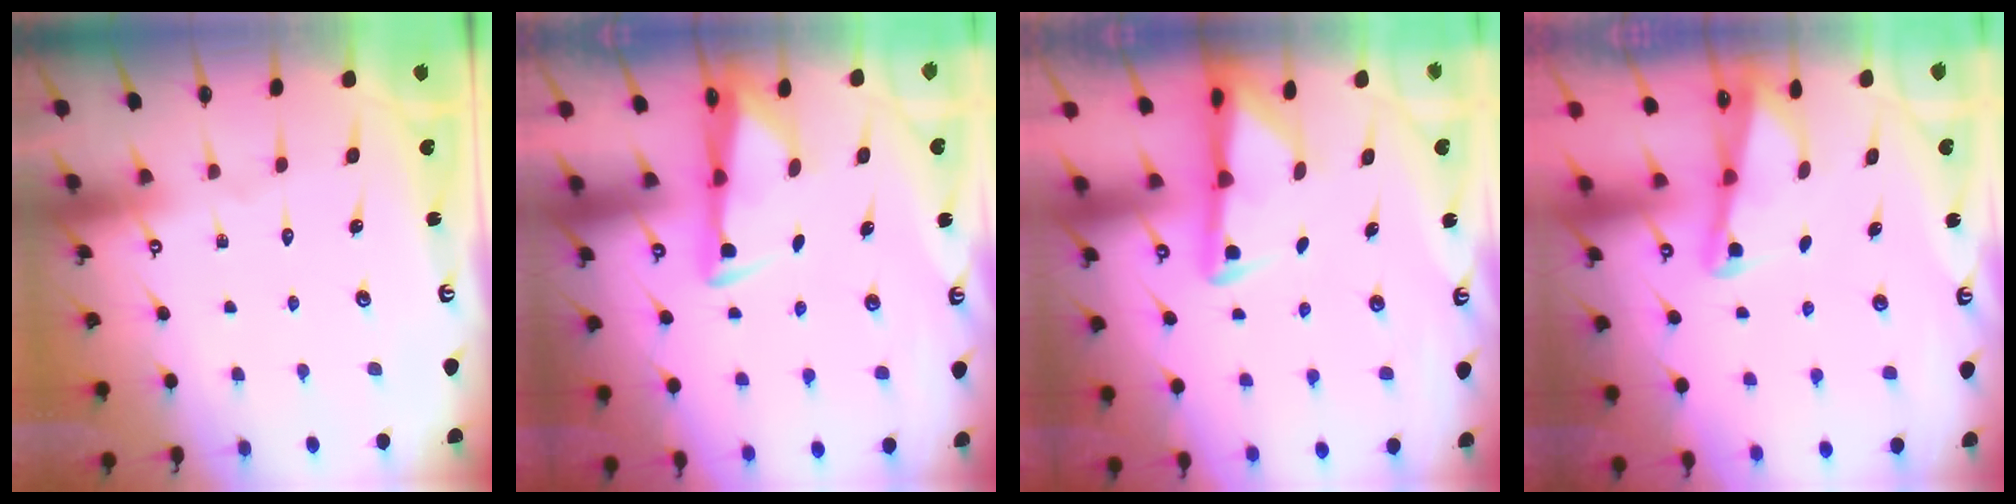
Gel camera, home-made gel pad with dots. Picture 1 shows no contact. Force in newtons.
{"total": 3.1, "press": 2.9, "slide": 0.9}
{"total": 2.8, "press": 2.7, "slide": 0.7}
{"total": 2.0, "press": 2.0, "slide": 0.2}